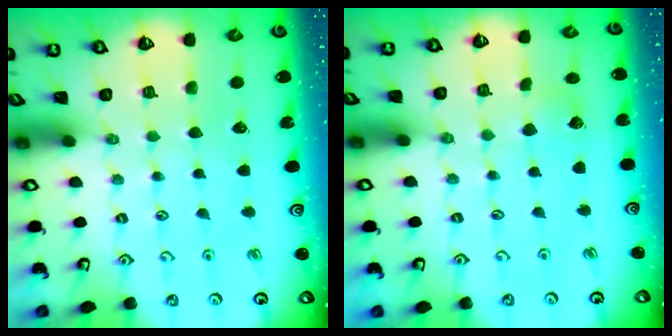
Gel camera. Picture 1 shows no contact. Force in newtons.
{"total": 3.6, "press": 3.6, "slide": 0.4}